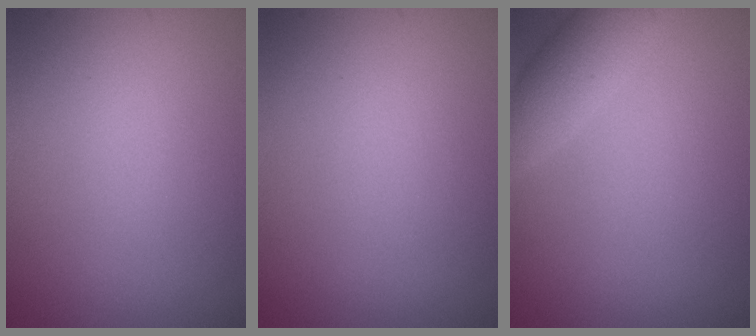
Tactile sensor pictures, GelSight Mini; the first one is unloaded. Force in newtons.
{"total": 0.0}
{"total": 3.0, "press": 3.0, "slide": 0.2}